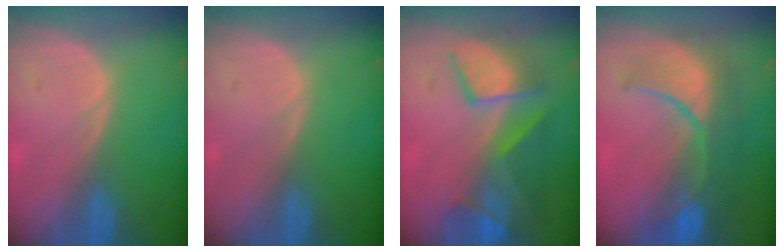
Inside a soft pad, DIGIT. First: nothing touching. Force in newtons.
{"total": 0.0}
{"total": 9.4, "press": 8.4, "slide": 4.2}
{"total": 10.3, "press": 9.1, "slide": 4.8}